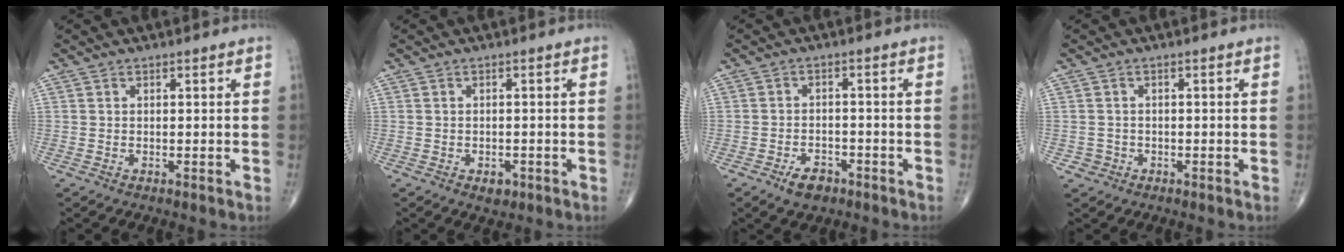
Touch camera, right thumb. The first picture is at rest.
{"total": 2.3, "force": [-1.1, 1.5, 1.4], "torque": [-0.013, 0.001, -0.010]}
{"total": 4.6, "force": [-2.9, 2.7, 2.4], "torque": [-0.033, 0.014, -0.045]}
{"total": 1.6, "force": [-0.7, 1.5, -0.2], "torque": [0.017, 0.009, -0.016]}